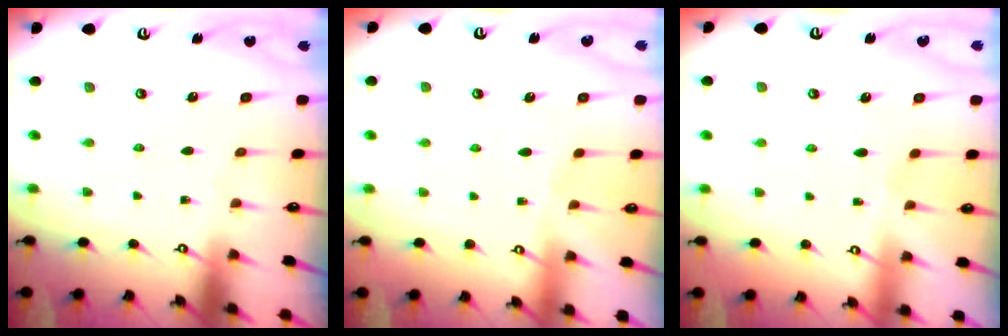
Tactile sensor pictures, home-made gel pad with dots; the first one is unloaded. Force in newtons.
{"total": 2.4, "press": 2.4, "slide": 0.4}
{"total": 2.5, "press": 2.5, "slide": 0.4}